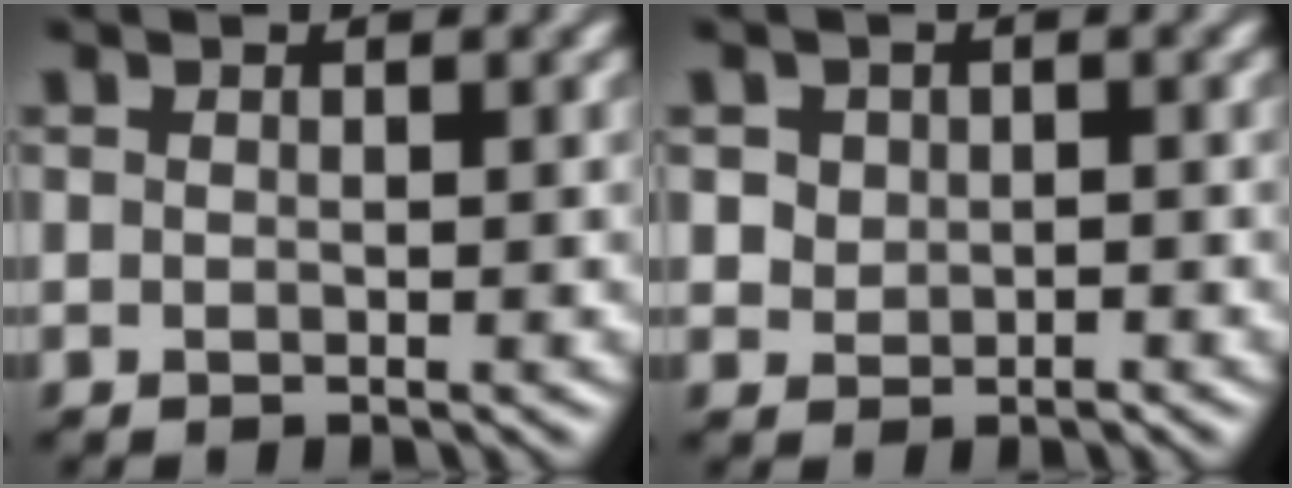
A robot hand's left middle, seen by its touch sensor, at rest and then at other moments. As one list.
[{"total": 1.6, "force": [0.2, 1.5, 0.6], "torque": [-0.008, -0.001, 0.005]}]